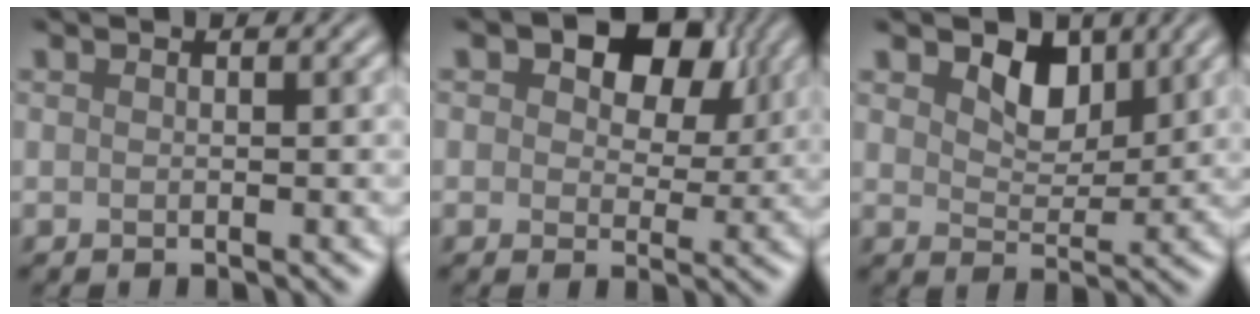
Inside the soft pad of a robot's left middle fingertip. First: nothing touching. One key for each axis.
{"total": 7.3, "fx": 3.5, "fy": 4.4, "fz": 4.7, "tx": -0.065, "ty": 0.011, "tz": 0.045}
{"total": 3.3, "fx": 2.1, "fy": 2.0, "fz": 1.6, "tx": -0.041, "ty": 0.000, "tz": 0.037}